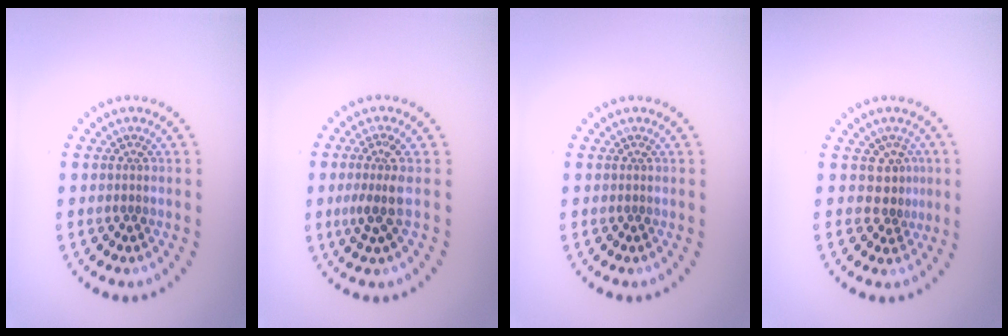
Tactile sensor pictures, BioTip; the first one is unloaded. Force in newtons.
{"total": 2.7, "press": 2.0, "slide": 1.9}
{"total": 0.0}
{"total": 2.3, "press": 1.8, "slide": 1.4}